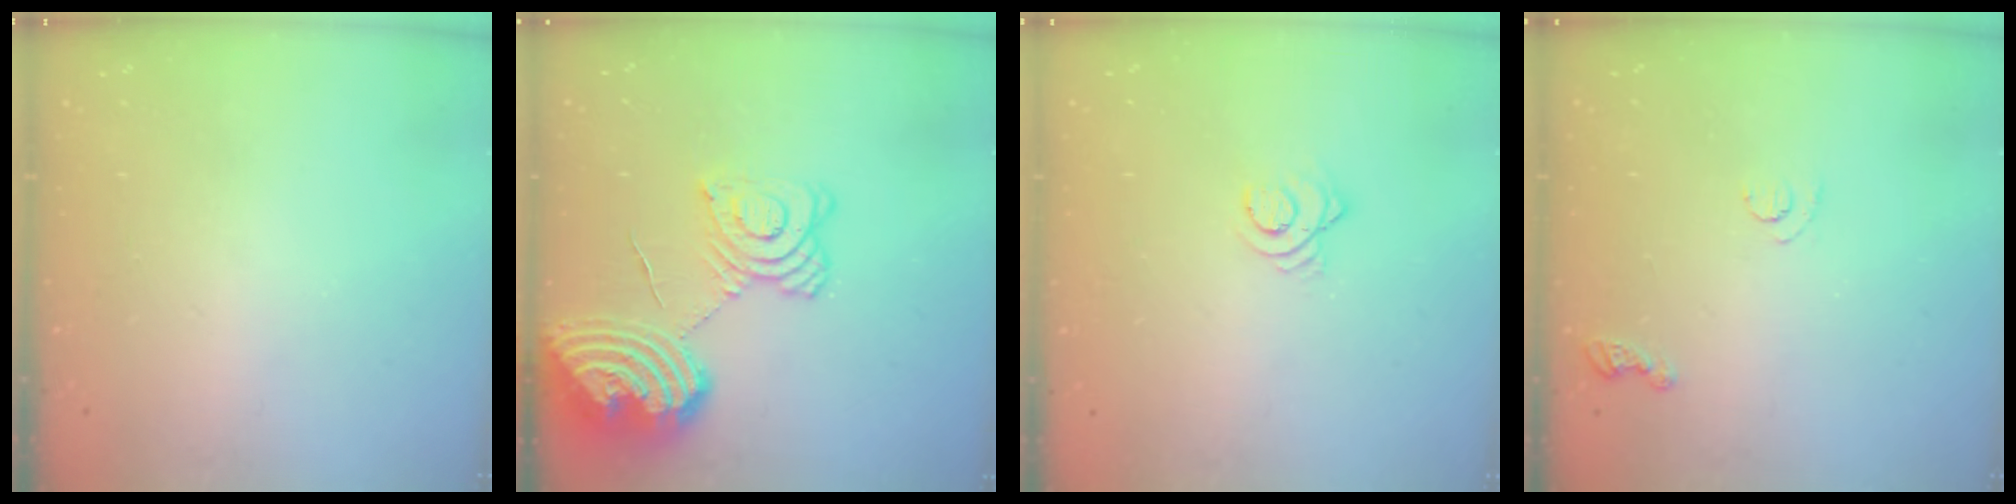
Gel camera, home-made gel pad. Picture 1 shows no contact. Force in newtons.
{"total": 20.7, "press": 20.5, "slide": 2.6}
{"total": 3.5, "press": 3.5, "slide": 0.4}
{"total": 5.5, "press": 5.5, "slide": 0.6}